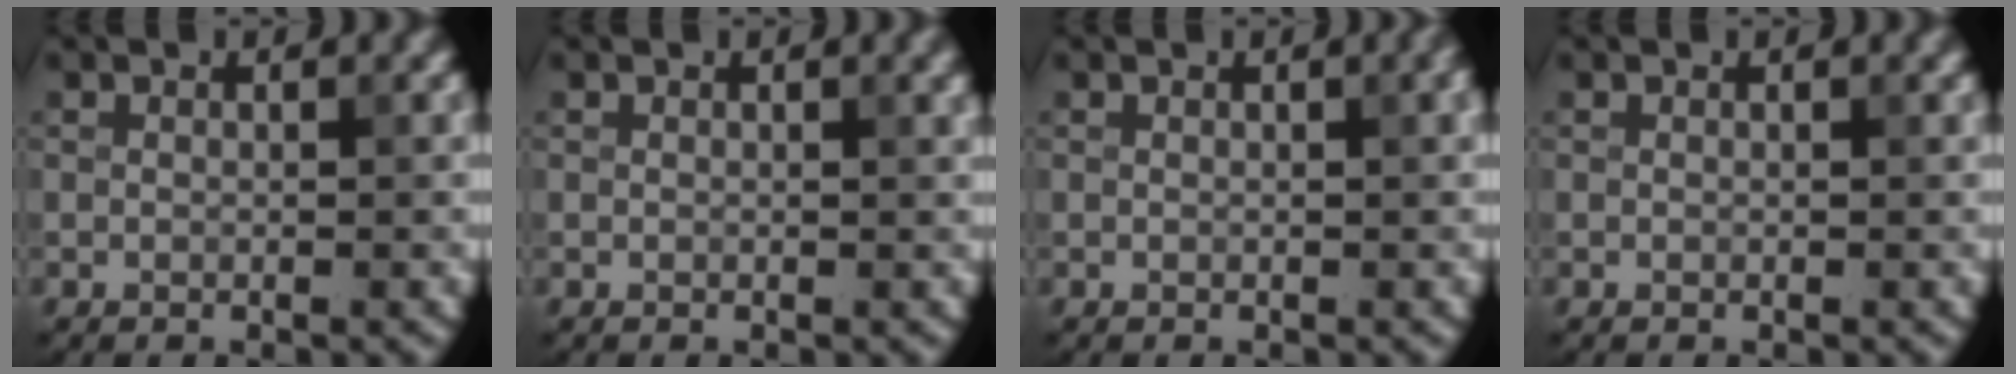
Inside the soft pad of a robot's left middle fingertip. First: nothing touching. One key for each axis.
{"total": 0.9, "fx": 0.6, "fy": 0.2, "fz": 0.7, "tx": -0.007, "ty": 0.004, "tz": 0.007}
{"total": 1.4, "fx": 0.4, "fy": 0.4, "fz": 1.3, "tx": -0.011, "ty": 0.008, "tz": 0.003}
{"total": 0.0}